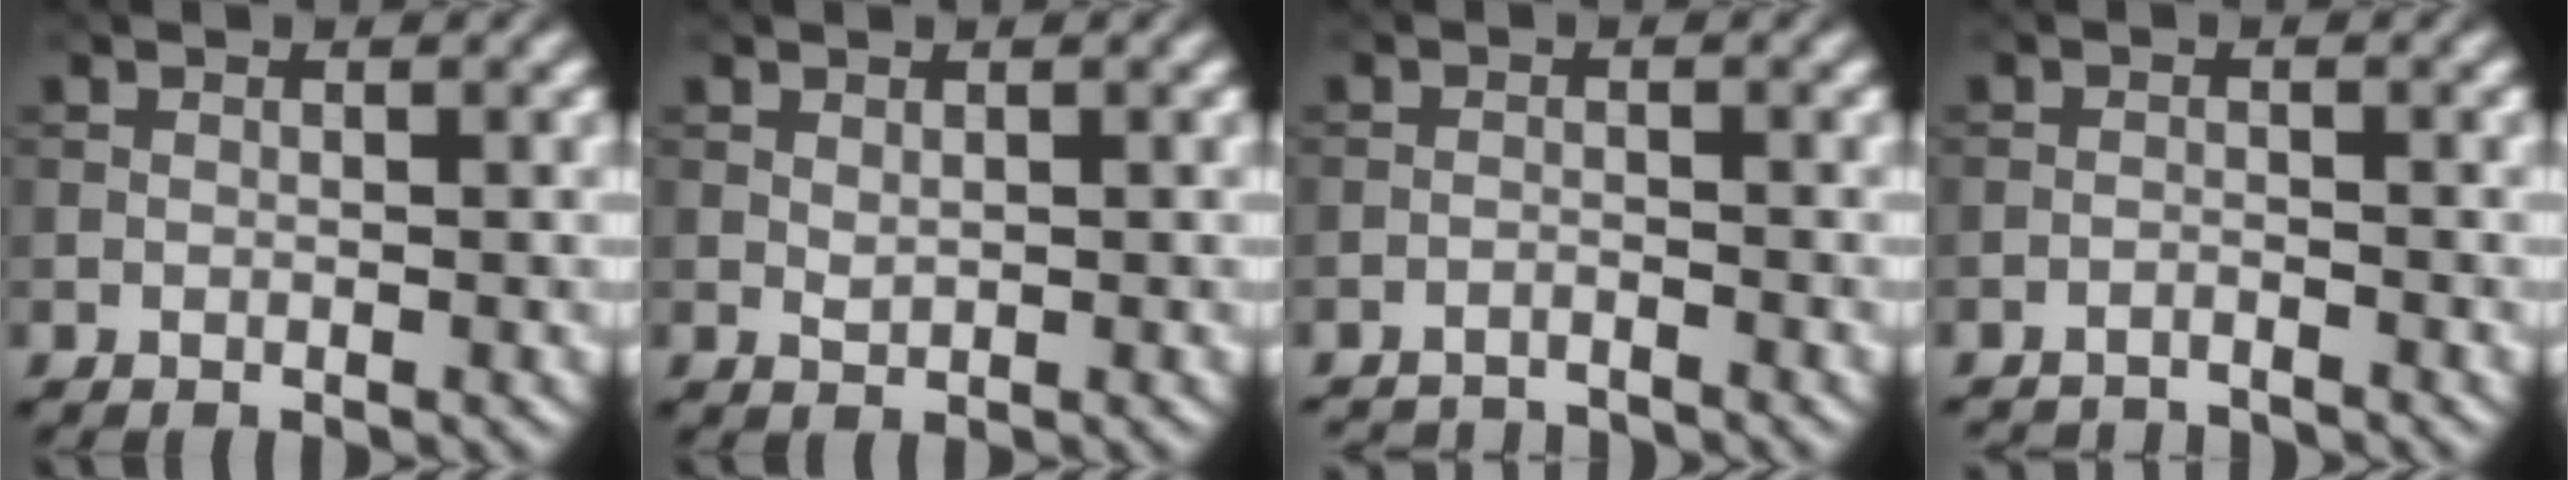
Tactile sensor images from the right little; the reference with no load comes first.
{"total": 0.7, "force": [0.4, 0.4, 0.4], "torque": [-0.013, -0.003, 0.011]}
{"total": 3.7, "force": [-3.6, 0.3, 0.6], "torque": [-0.014, -0.011, -0.065]}
{"total": 3.0, "force": [-2.9, 0.2, 0.5], "torque": [-0.009, -0.009, -0.053]}